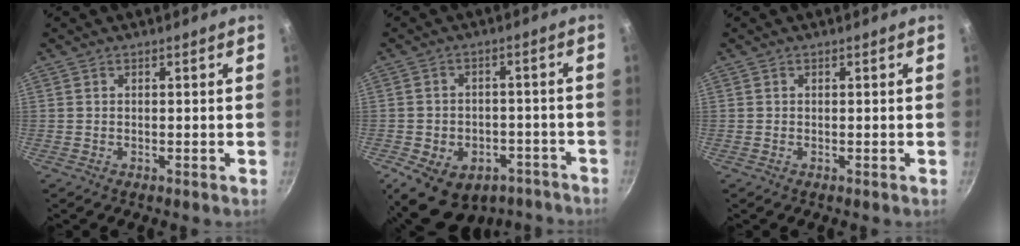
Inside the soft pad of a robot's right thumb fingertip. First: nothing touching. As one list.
[{"total": 15.5, "force": [-8.4, 10.6, 7.6], "torque": [-0.094, 0.043, -0.101]}, {"total": 0.0}]